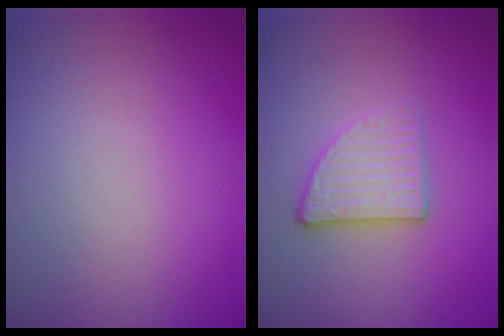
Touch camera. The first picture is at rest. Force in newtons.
{"total": 3.4, "press": 2.7, "slide": 2.1}